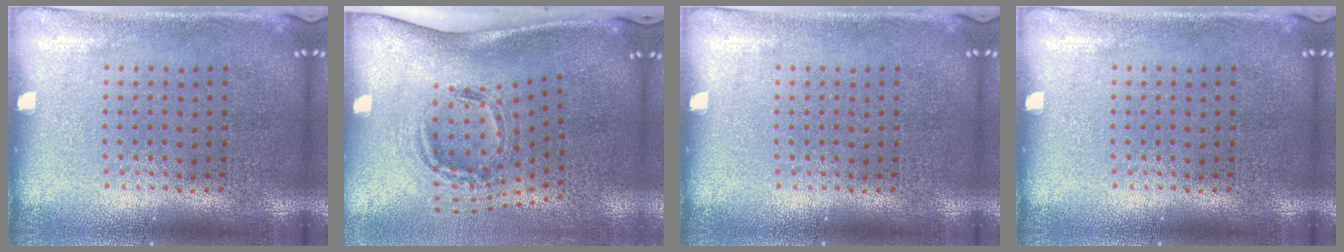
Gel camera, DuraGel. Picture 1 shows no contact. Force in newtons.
{"total": 1.7, "press": 1.2, "slide": 1.3}
{"total": 0.0}
{"total": 0.0}